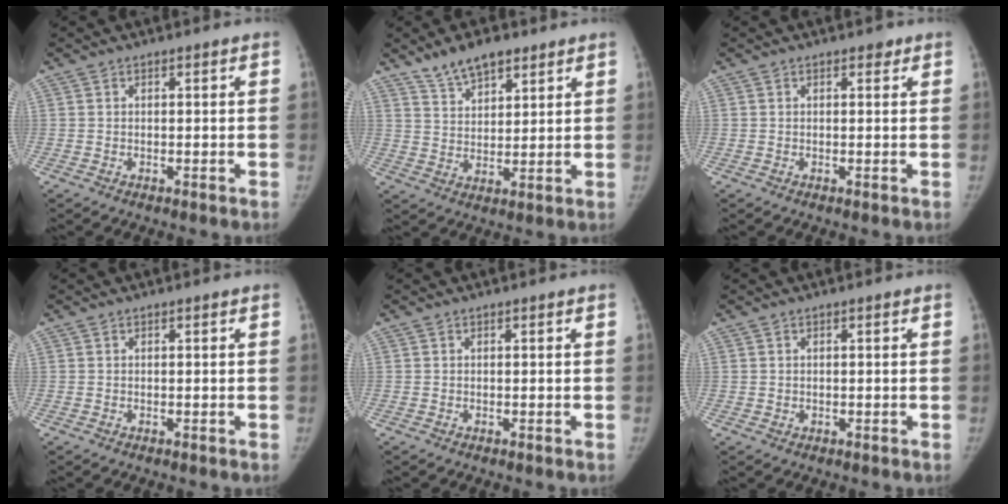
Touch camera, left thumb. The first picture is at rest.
{"total": 8.0, "force": [5.9, 3.6, 4.0], "torque": [-0.045, -0.031, 0.108]}
{"total": 0.9, "force": [0.6, 0.6, 0.4], "torque": [0.004, -0.003, 0.004]}
{"total": 0.0}
{"total": 0.0}
{"total": 0.5, "force": [0.0, 0.5, 0.1], "torque": [0.002, 0.002, 0.000]}